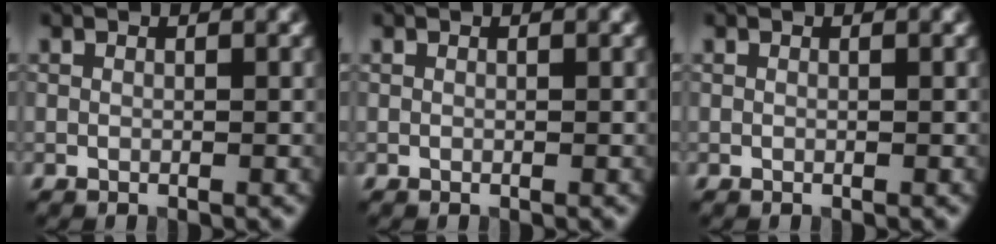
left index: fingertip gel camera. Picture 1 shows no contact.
{"total": 0.0}
{"total": 0.0}